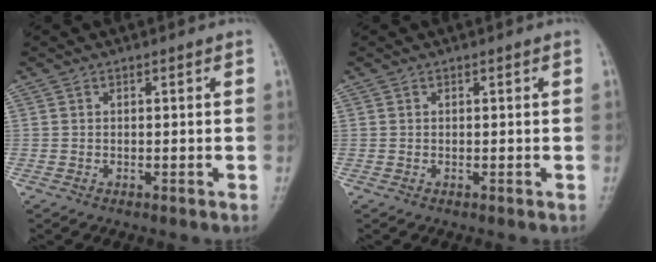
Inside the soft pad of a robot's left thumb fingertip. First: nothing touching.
{"total": 0.0}